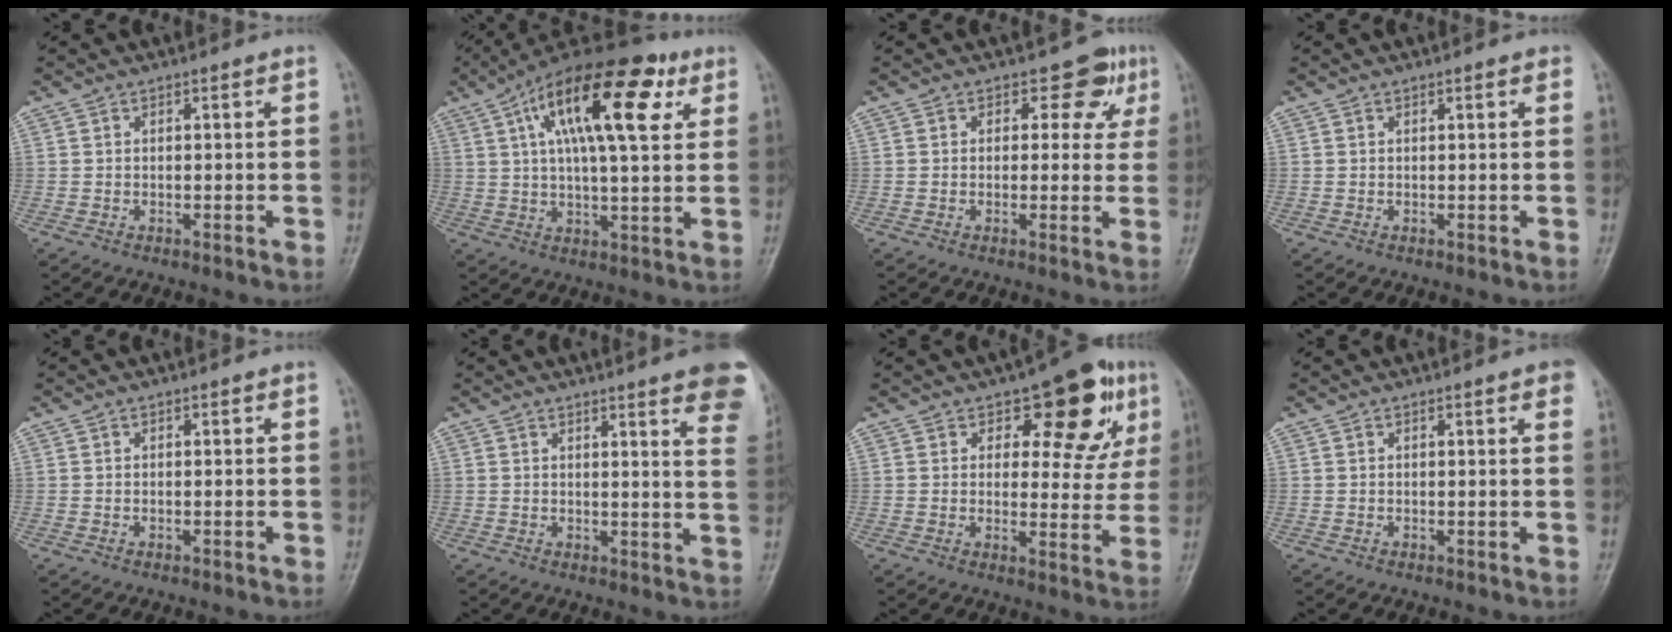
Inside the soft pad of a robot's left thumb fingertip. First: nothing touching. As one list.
[{"total": 21.4, "force": [8.2, 8.0, 18.1], "torque": [-0.280, 0.009, 0.125]}, {"total": 5.5, "force": [2.4, 4.1, 2.7], "torque": [0.012, -0.001, 0.019]}, {"total": 0.8, "force": [0.4, 0.2, 0.7], "torque": [-0.010, 0.001, 0.003]}, {"total": 0.0}, {"total": 13.9, "force": [9.1, 2.1, 10.3], "torque": [-0.105, -0.034, 0.088]}, {"total": 13.4, "force": [6.3, 7.0, 9.5], "torque": [-0.061, -0.020, 0.079]}, {"total": 2.8, "force": [1.6, 0.5, 2.2], "torque": [-0.021, 0.001, 0.015]}]